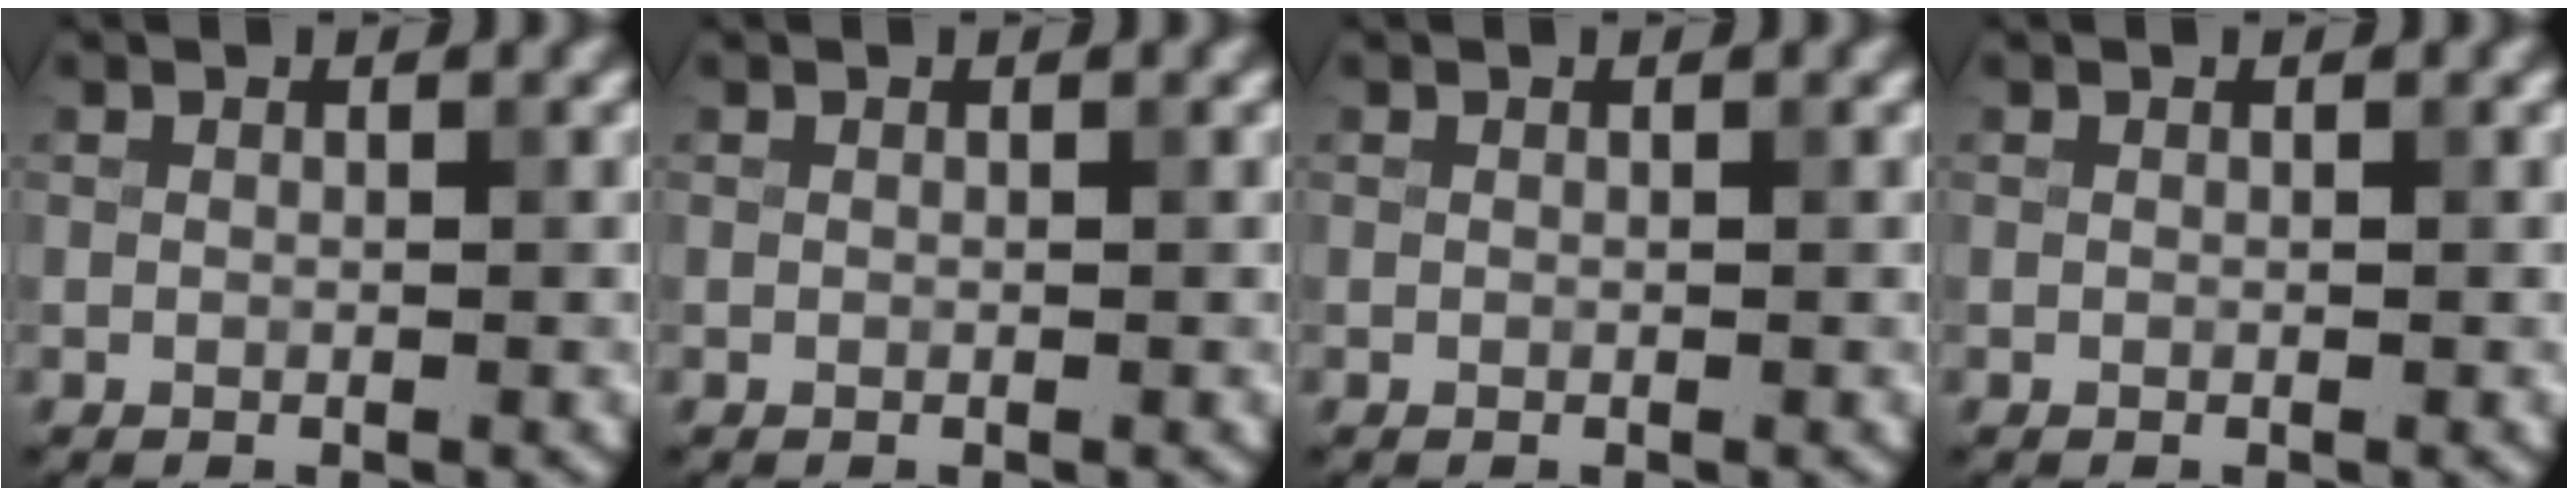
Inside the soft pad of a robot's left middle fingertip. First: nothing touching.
{"total": 0.0}
{"total": 0.0}
{"total": 0.0}